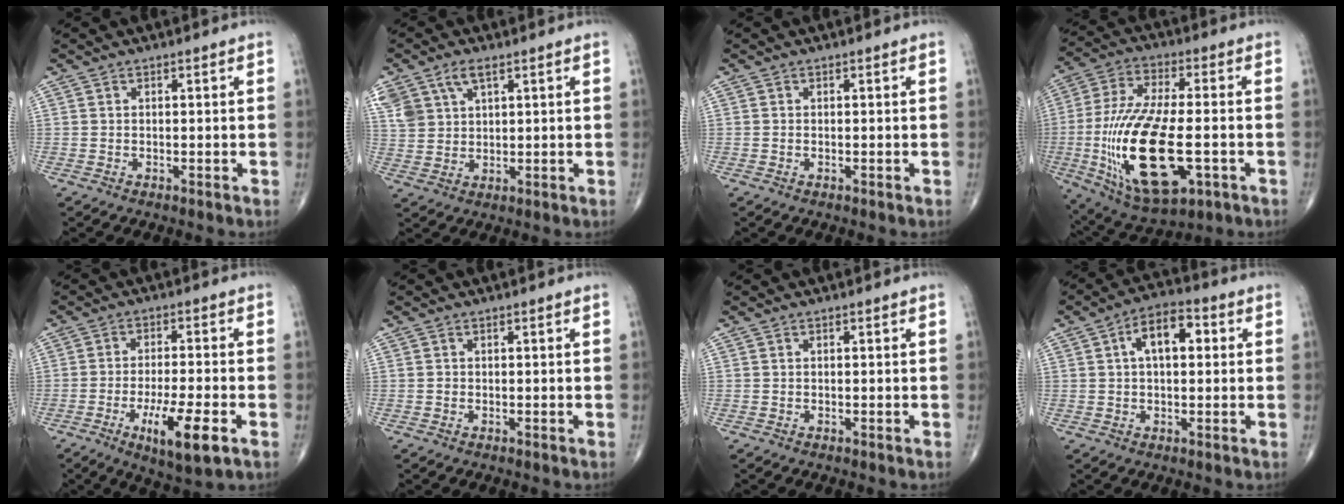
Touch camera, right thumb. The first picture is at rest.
{"total": 7.8, "force": [4.3, 4.4, 4.8], "torque": [-0.095, -0.004, 0.093]}
{"total": 0.0}
{"total": 23.6, "force": [-5.0, 10.0, 20.8], "torque": [-0.441, -0.002, -0.067]}
{"total": 10.9, "force": [-4.4, 2.5, 9.6], "torque": [-0.168, -0.001, -0.068]}
{"total": 0.0}
{"total": 0.0}
{"total": 8.7, "force": [1.9, 4.6, 7.1], "torque": [-0.105, 0.021, 0.023]}